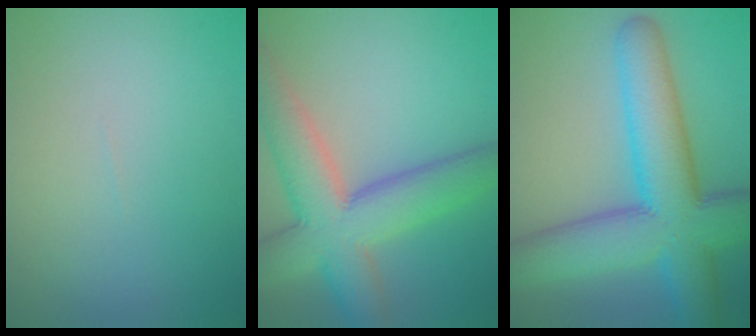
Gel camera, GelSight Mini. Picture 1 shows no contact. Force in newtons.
{"total": 9.2, "press": 9.1, "slide": 0.5}
{"total": 10.9, "press": 10.9, "slide": 0.6}